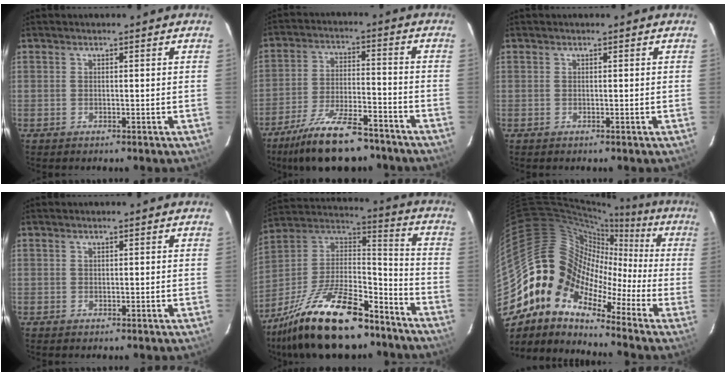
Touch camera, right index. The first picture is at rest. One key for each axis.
{"total": 16.8, "fx": -13.5, "fy": 4.9, "fz": 8.8, "tx": -0.180, "ty": -0.018, "tz": -0.217}
{"total": 0.0}
{"total": 0.0}
{"total": 26.2, "fx": -18.3, "fy": 9.6, "fz": 16.2, "tx": -0.313, "ty": -0.004, "tz": -0.294}
{"total": 13.1, "fx": -4.7, "fy": 10.0, "fz": 7.1, "tx": -0.110, "ty": 0.011, "tz": -0.121}